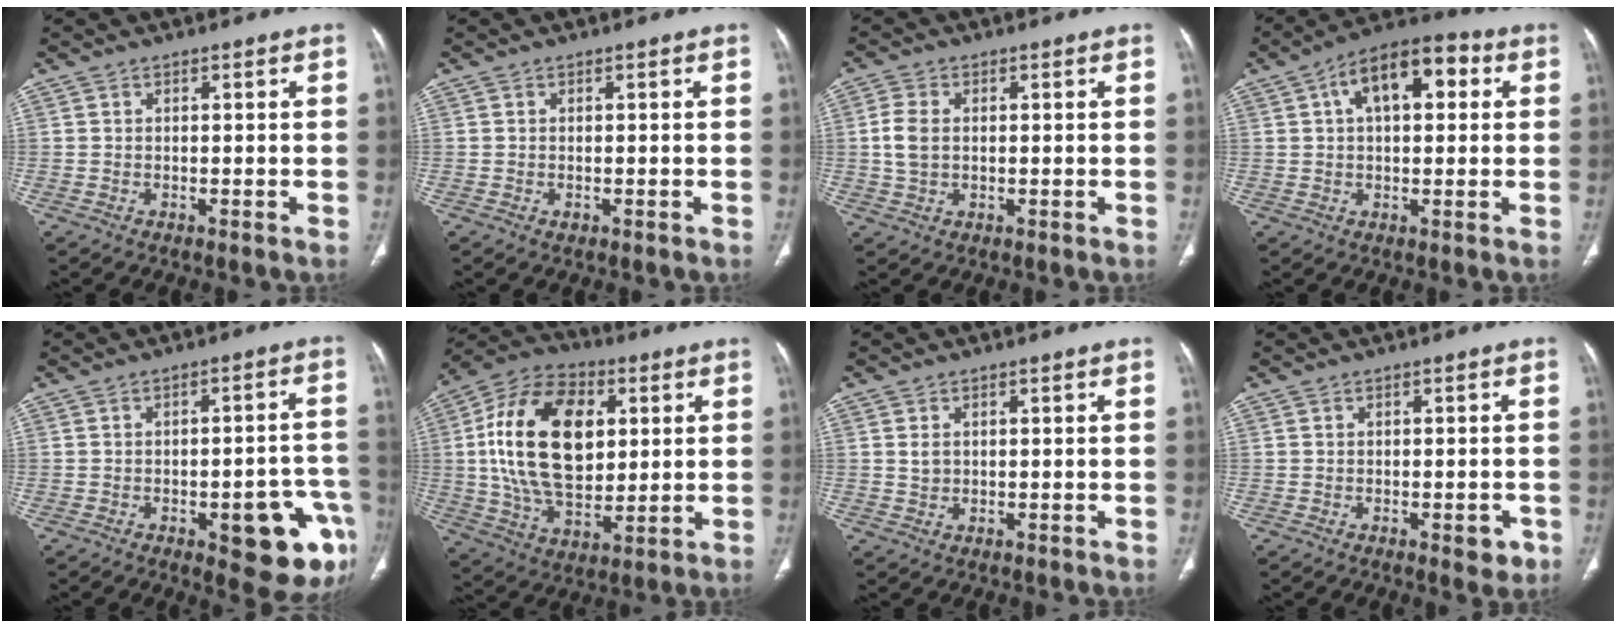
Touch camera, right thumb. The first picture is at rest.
{"total": 0.6, "force": [-0.2, 0.4, 0.3], "torque": [-0.004, -0.001, -0.003]}
{"total": 4.7, "force": [0.3, 3.1, 3.5], "torque": [-0.082, 0.004, 0.005]}
{"total": 12.4, "force": [3.5, 6.5, 9.9], "torque": [-0.138, 0.029, 0.047]}
{"total": 14.3, "force": [-5.7, 5.2, 12.0], "torque": [-0.095, 0.030, -0.057]}
{"total": 23.1, "force": [3.9, 14.0, 18.0], "torque": [-0.302, -0.006, 0.067]}
{"total": 1.7, "force": [0.4, 1.3, 1.0], "torque": [-0.014, -0.004, 0.012]}
{"total": 3.2, "force": [-1.4, 1.5, 2.5], "torque": [-0.017, 0.002, -0.013]}